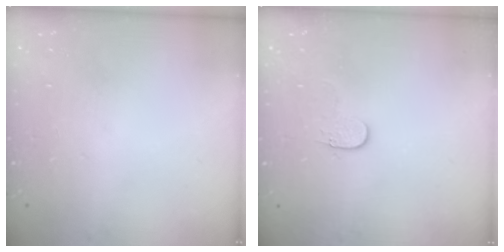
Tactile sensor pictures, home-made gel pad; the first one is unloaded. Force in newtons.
{"total": 3.9, "press": 3.9, "slide": 0.4}